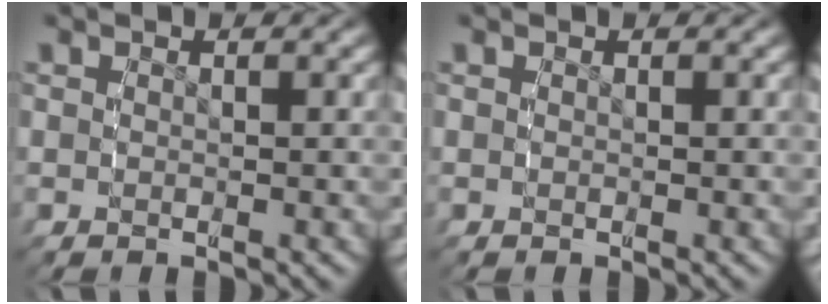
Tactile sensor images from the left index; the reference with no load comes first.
{"total": 0.0}